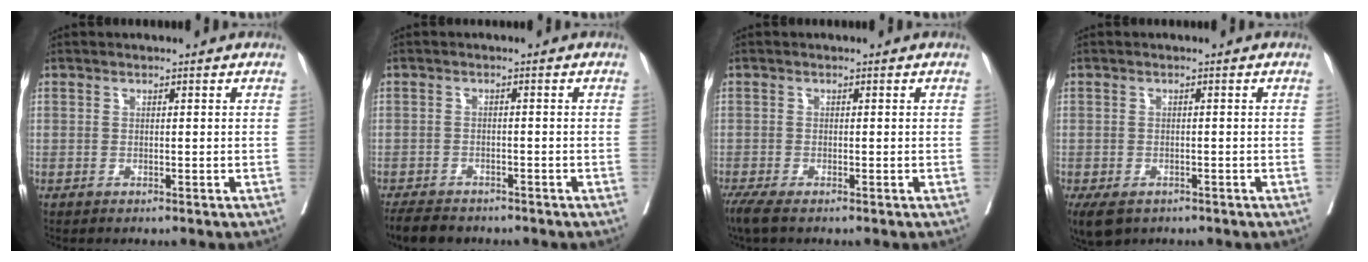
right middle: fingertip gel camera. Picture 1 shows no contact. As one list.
[{"total": 5.4, "force": [-4.7, 2.0, 1.8], "torque": [-0.031, -0.009, -0.072]}, {"total": 3.1, "force": [-2.4, 0.5, 1.9], "torque": [-0.041, -0.013, -0.046]}, {"total": 5.3, "force": [-3.4, 3.1, 2.5], "torque": [-0.046, -0.009, -0.053]}]